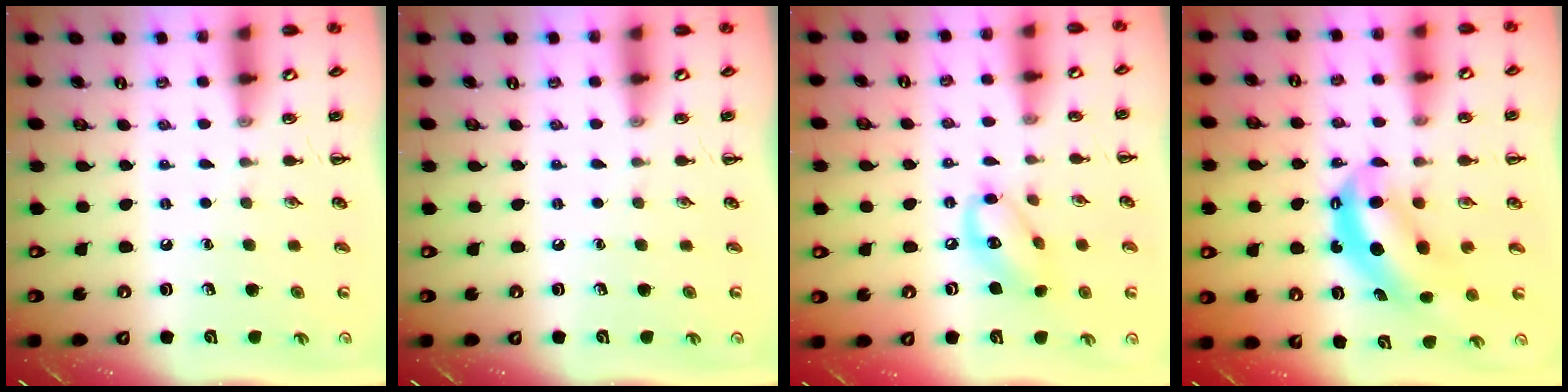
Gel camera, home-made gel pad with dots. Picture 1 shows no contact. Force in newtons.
{"total": 0.0}
{"total": 10.1, "press": 9.9, "slide": 1.9}
{"total": 7.7, "press": 7.6, "slide": 1.5}